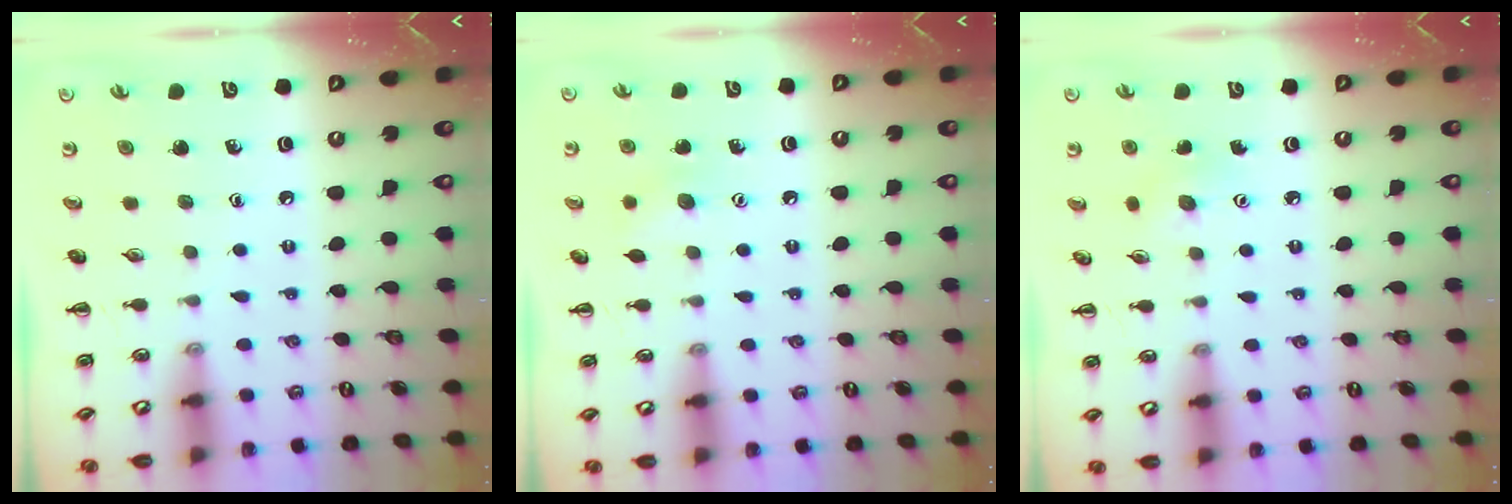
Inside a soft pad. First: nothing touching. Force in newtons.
{"total": 6.7, "press": 6.5, "slide": 1.3}
{"total": 4.6, "press": 4.4, "slide": 1.2}